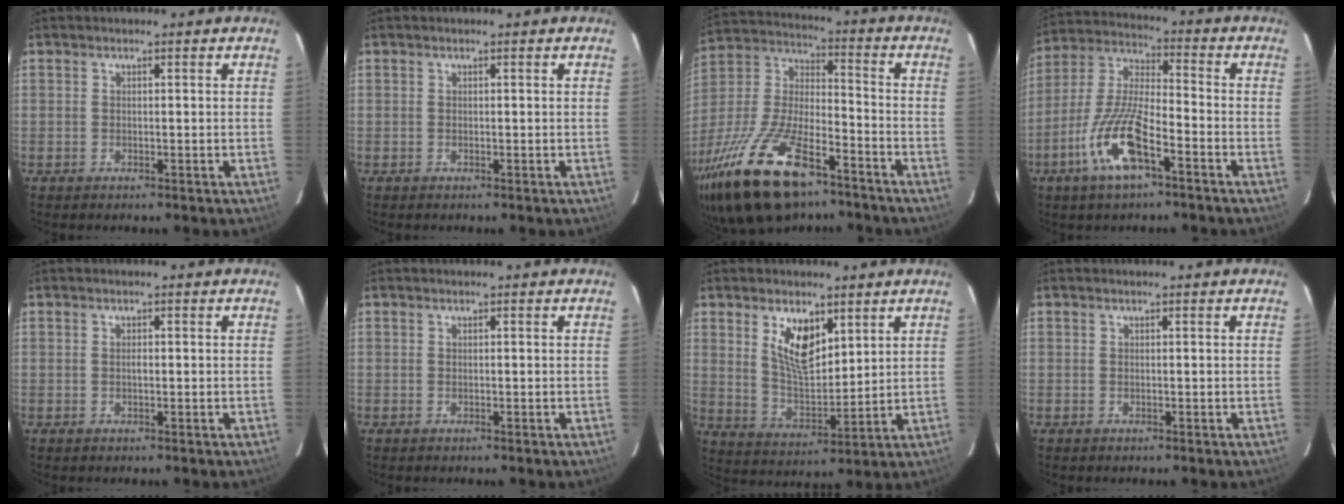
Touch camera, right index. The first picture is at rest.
{"total": 0.0}
{"total": 25.6, "force": [-16.3, 10.1, 17.0], "torque": [-0.355, -0.029, -0.286]}
{"total": 13.8, "force": [-7.1, 3.8, 11.2], "torque": [-0.244, -0.008, -0.141]}
{"total": 0.7, "force": [-0.1, 0.4, 0.6], "torque": [-0.010, 0.003, -0.002]}
{"total": 0.0}
{"total": 9.7, "force": [4.8, 4.4, 7.1], "torque": [-0.126, 0.003, 0.101]}
{"total": 0.0}